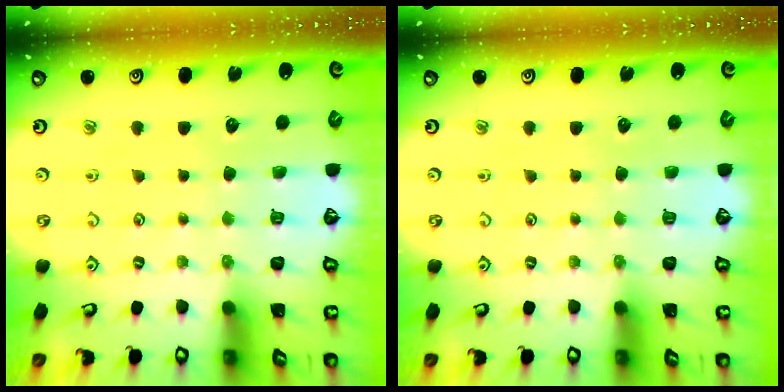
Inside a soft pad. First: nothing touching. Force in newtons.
{"total": 0.0}